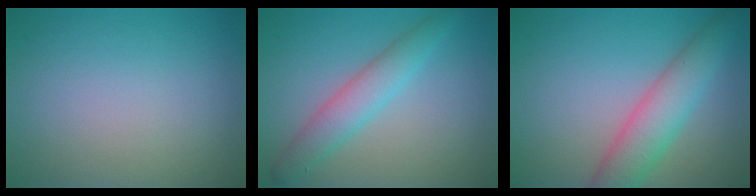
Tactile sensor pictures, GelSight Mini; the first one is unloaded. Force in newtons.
{"total": 2.6, "press": 2.6, "slide": 0.0}
{"total": 5.0, "press": 5.0, "slide": 0.2}